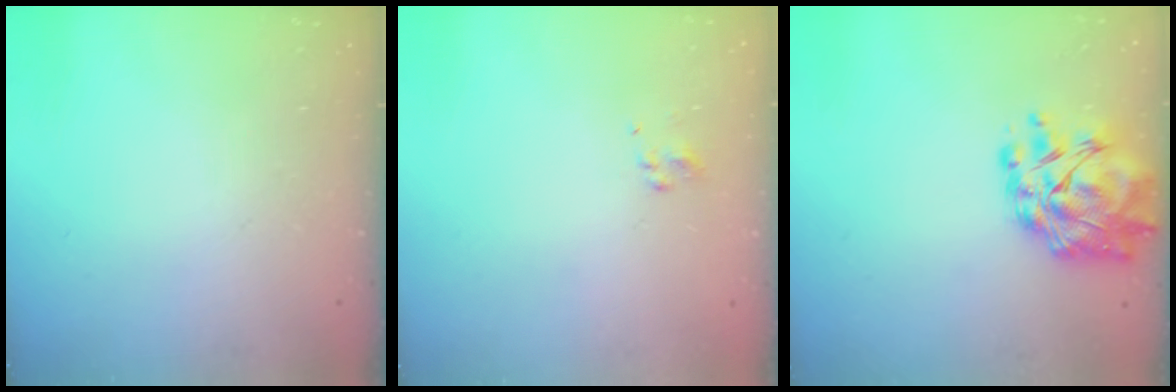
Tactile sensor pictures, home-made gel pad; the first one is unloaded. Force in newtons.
{"total": 2.3, "press": 2.1, "slide": 1.1}
{"total": 10.5, "press": 9.7, "slide": 4.1}